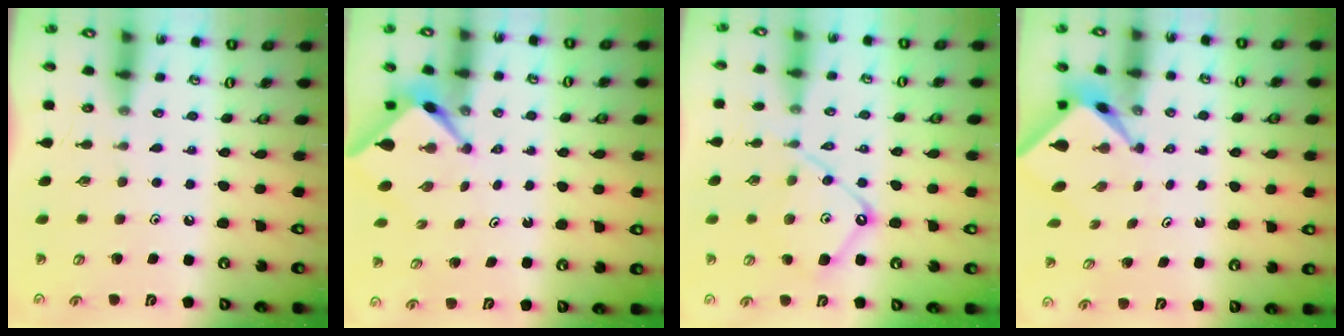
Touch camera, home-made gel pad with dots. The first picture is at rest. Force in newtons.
{"total": 2.8, "press": 2.7, "slide": 0.3}
{"total": 11.4, "press": 11.3, "slide": 1.1}
{"total": 2.5, "press": 2.5, "slide": 0.2}